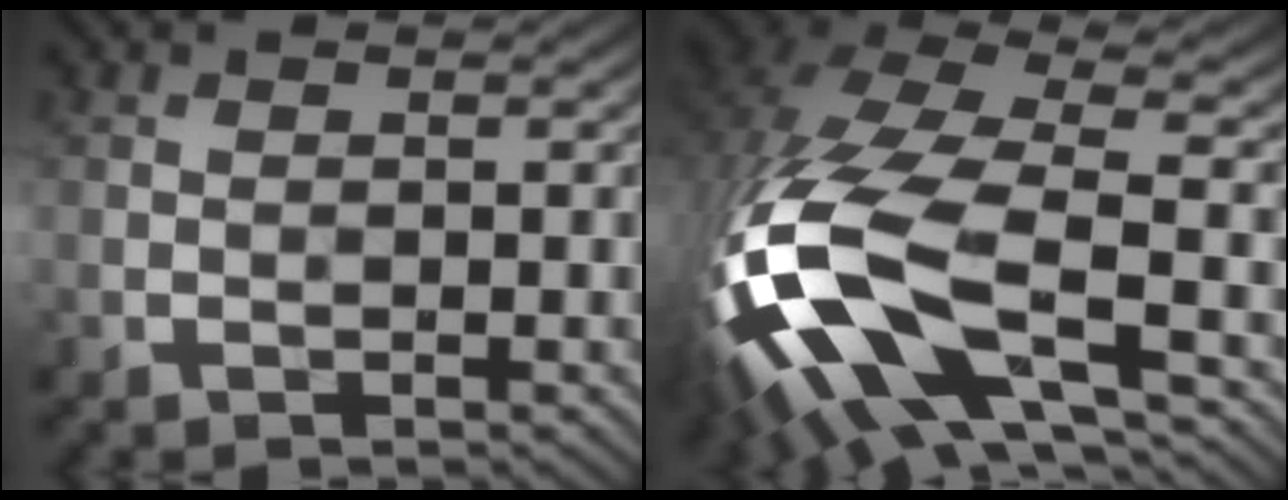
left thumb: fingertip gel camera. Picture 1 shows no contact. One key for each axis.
{"total": 19.3, "fx": -5.7, "fy": 9.4, "fz": 15.8, "tx": -0.384, "ty": -0.053, "tz": -0.081}